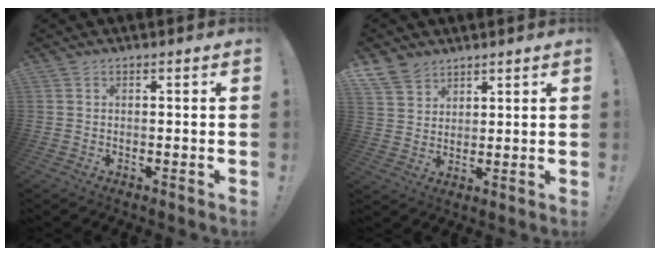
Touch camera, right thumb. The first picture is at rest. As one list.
[{"total": 6.7, "force": [5.2, 4.0, 1.4], "torque": [-0.030, -0.033, 0.103]}]